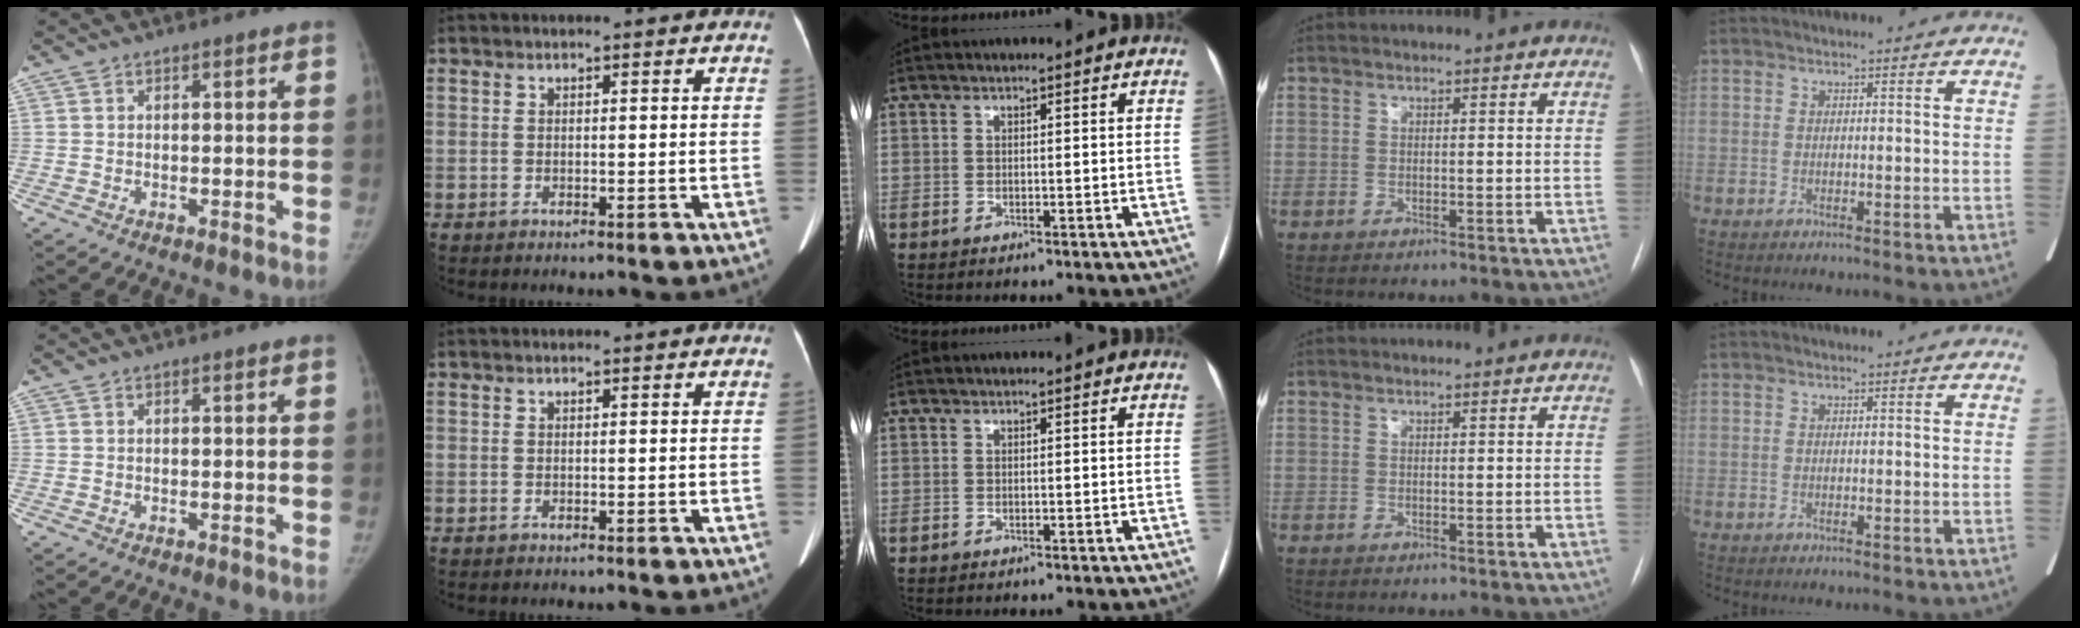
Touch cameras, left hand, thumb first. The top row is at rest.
{}